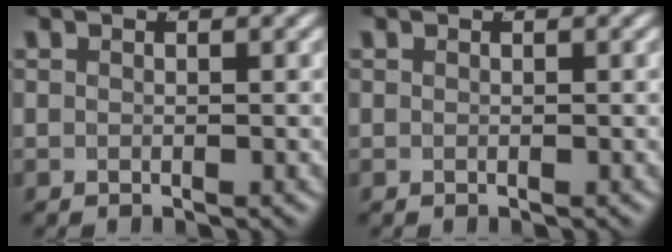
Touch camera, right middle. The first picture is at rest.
{"total": 0.0}